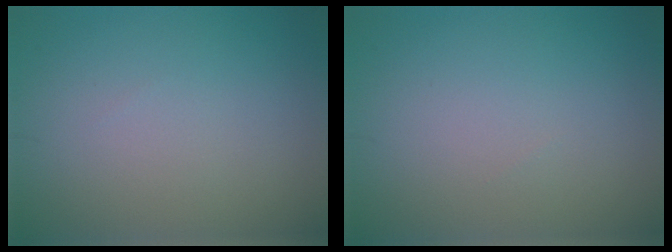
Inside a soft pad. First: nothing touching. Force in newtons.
{"total": 0.0}